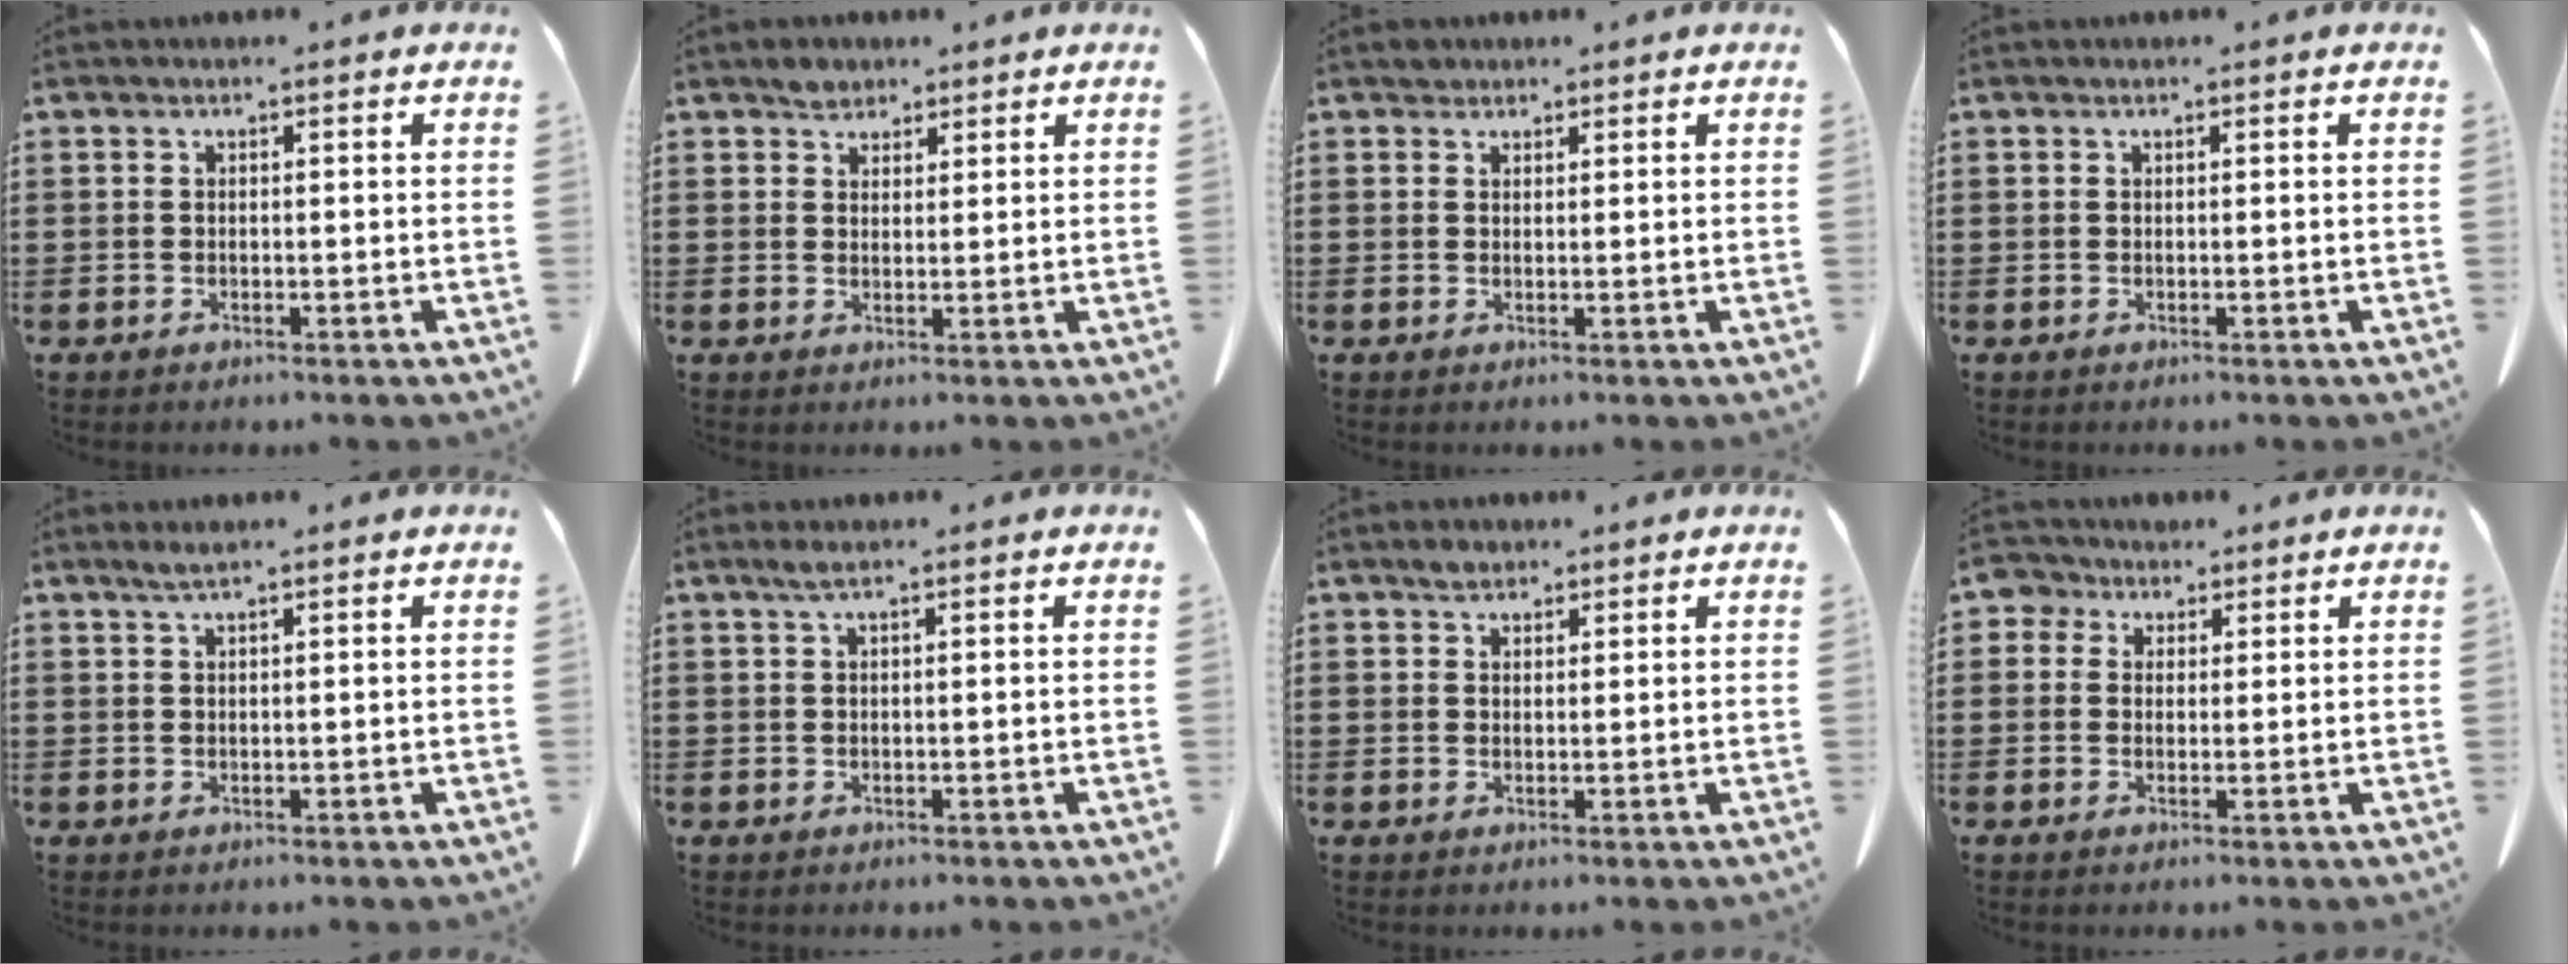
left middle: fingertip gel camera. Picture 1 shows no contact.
{"total": 2.5, "force": [2.1, 1.3, 0.3], "torque": [-0.003, 0.001, 0.040]}
{"total": 1.3, "force": [1.1, 0.7, -0.1], "torque": [0.006, 0.000, 0.022]}
{"total": 0.0}
{"total": 1.5, "force": [1.1, 0.1, 1.0], "torque": [-0.022, 0.001, 0.020]}
{"total": 1.4, "force": [0.8, 0.1, 1.2], "torque": [-0.025, 0.001, 0.015]}
{"total": 1.7, "force": [1.5, 0.8, 0.3], "torque": [-0.001, 0.001, 0.028]}
{"total": 3.6, "force": [2.1, 2.8, 0.9], "torque": [-0.027, 0.008, 0.036]}